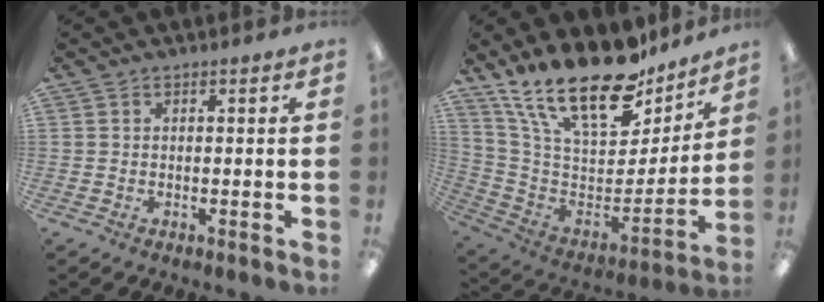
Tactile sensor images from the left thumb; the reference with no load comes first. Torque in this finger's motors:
{"motor_torque": [1.92, 1.85, 1.30, -1.47, 0.31]}